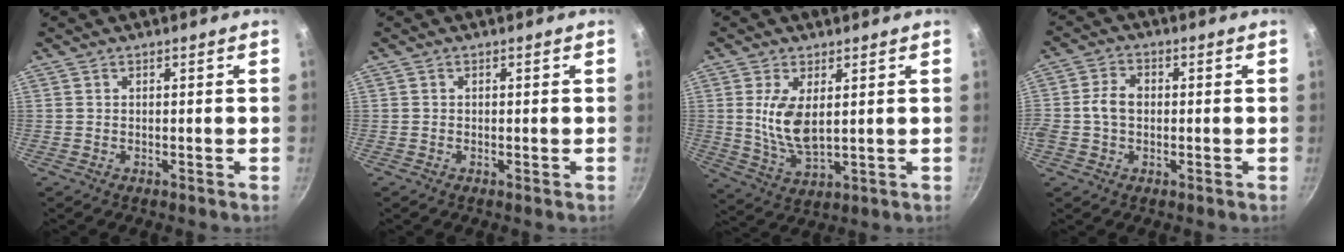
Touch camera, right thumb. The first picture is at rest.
{"total": 0.0}
{"total": 8.8, "force": [1.7, 4.2, 7.6], "torque": [-0.145, -0.019, 0.044]}
{"total": 5.6, "force": [-0.2, 4.2, 3.8], "torque": [-0.066, 0.016, -0.013]}